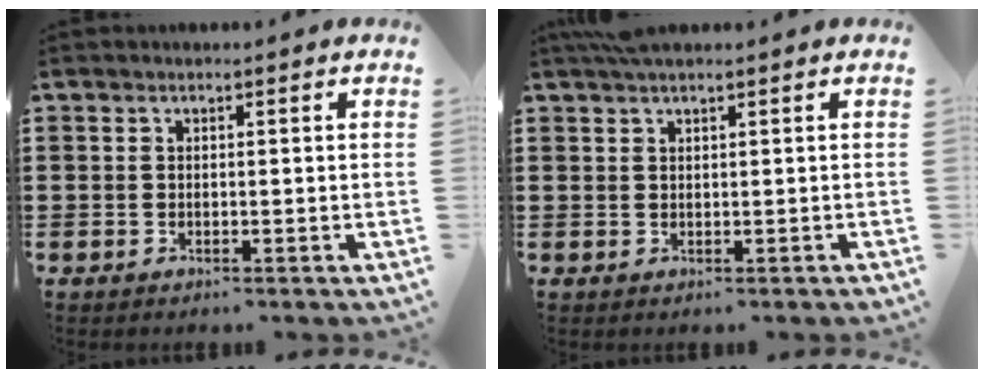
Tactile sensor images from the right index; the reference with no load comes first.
{"total": 1.7, "force": [1.3, 0.2, 1.0], "torque": [-0.023, 0.002, 0.025]}